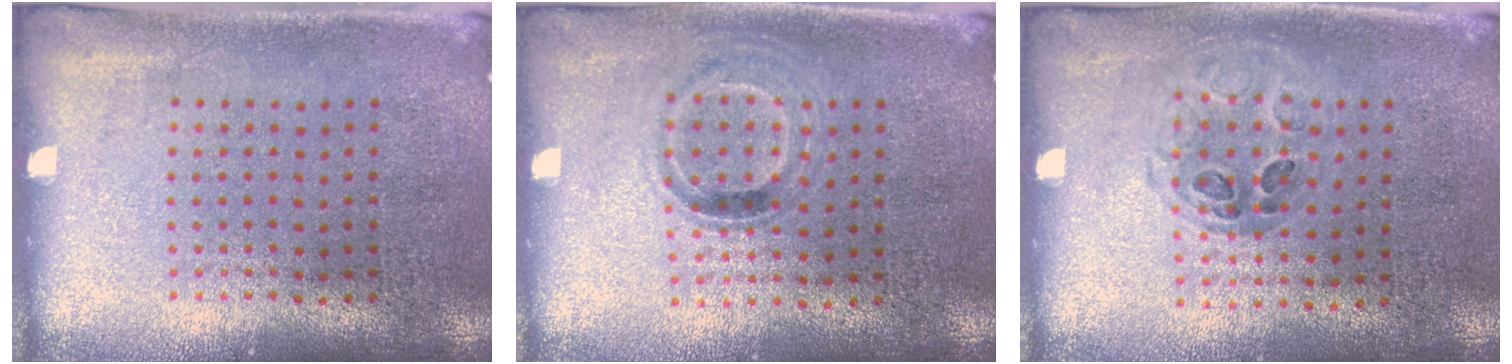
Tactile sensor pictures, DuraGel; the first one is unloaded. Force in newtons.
{"total": 1.0, "press": 0.8, "slide": 0.6}
{"total": 1.0, "press": 0.8, "slide": 0.5}